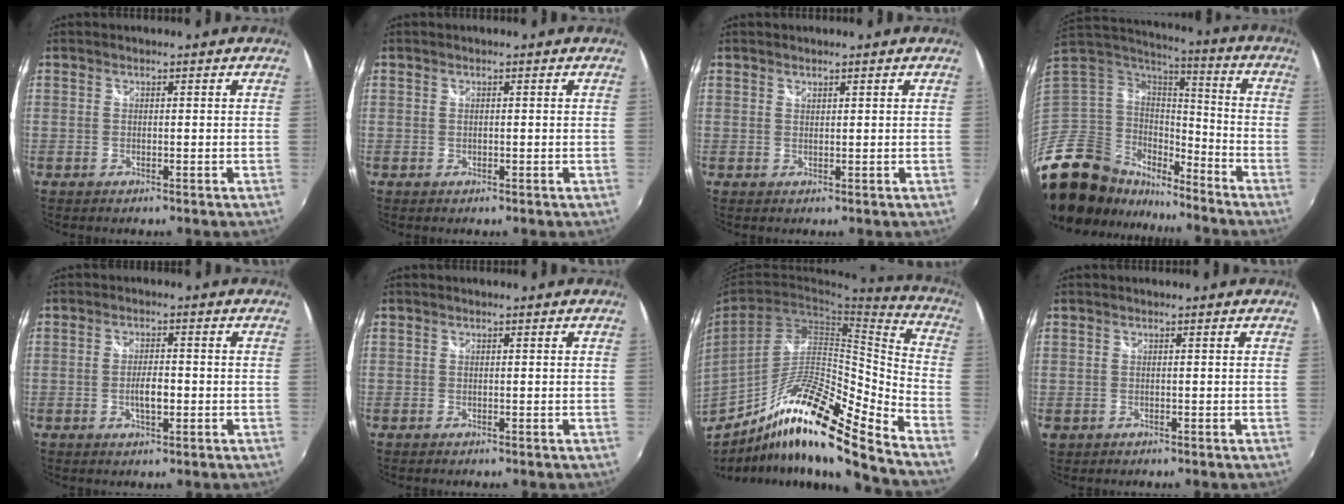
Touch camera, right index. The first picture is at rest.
{"total": 0.0}
{"total": 0.6, "force": [0.6, 0.1, 0.0], "torque": [0.001, 0.000, 0.011]}
{"total": 22.0, "force": [-15.6, 11.9, 10.0], "torque": [-0.226, 0.003, -0.274]}
{"total": 3.9, "force": [-0.9, 1.3, 3.5], "torque": [-0.065, -0.001, -0.014]}
{"total": 0.0}
{"total": 20.5, "force": [-14.1, 2.1, 14.7], "torque": [-0.236, -0.009, -0.250]}
{"total": 1.7, "force": [-0.2, 1.6, 0.3], "torque": [-0.005, -0.004, -0.005]}